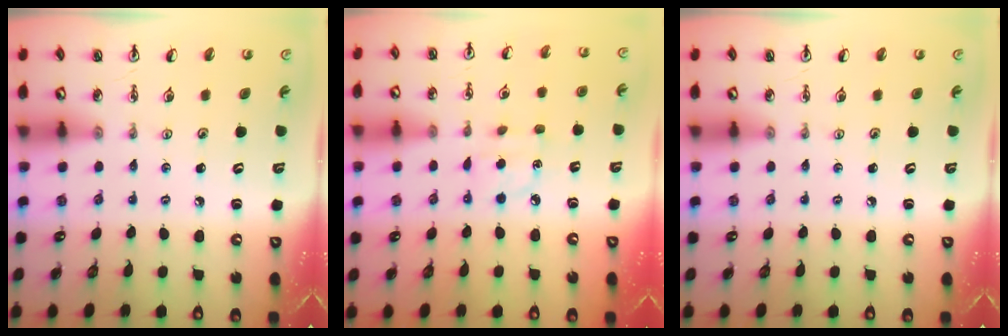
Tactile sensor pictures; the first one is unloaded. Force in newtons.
{"total": 5.5, "press": 5.4, "slide": 0.6}
{"total": 0.0}